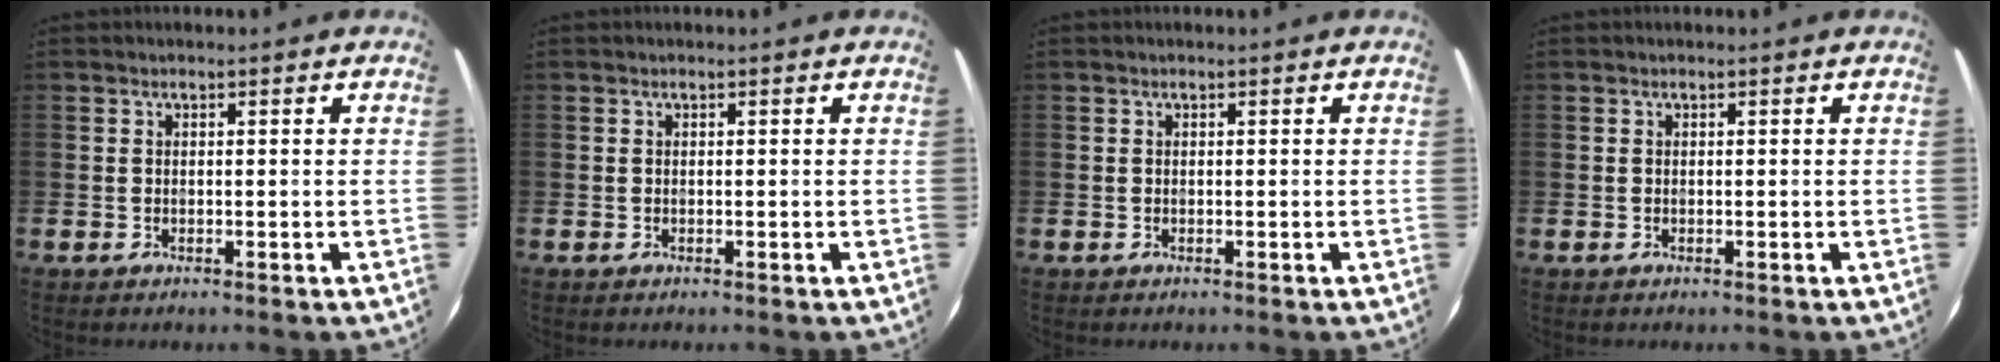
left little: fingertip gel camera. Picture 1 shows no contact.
{"total": 0.0}
{"total": 0.0}
{"total": 0.0}